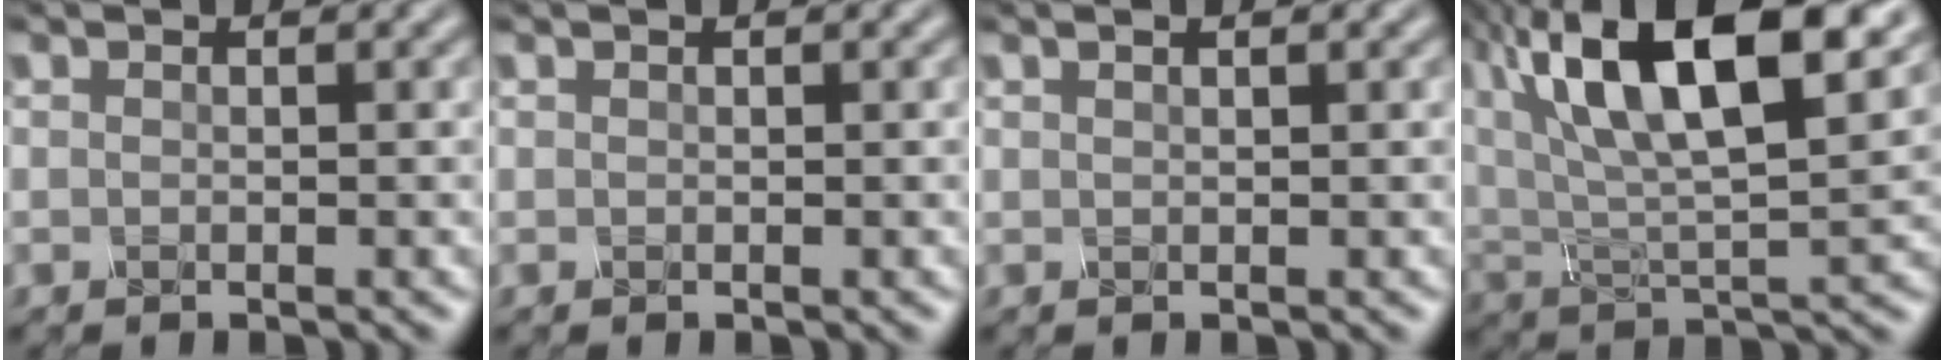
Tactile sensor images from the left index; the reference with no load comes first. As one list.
[{"total": 0.0}, {"total": 1.3, "force": [0.8, 0.4, 1.0], "torque": [-0.010, -0.004, 0.004]}, {"total": 15.3, "force": [6.7, 6.5, 12.1], "torque": [-0.217, 0.019, 0.109]}]